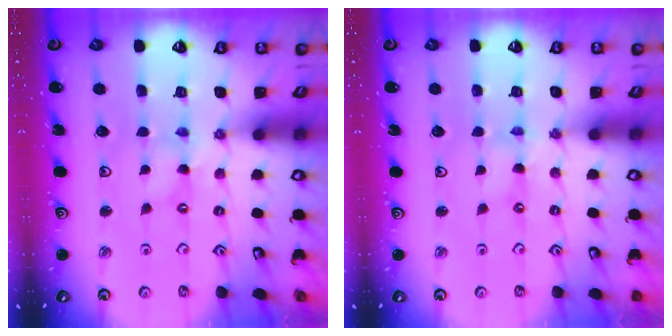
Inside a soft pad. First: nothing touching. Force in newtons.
{"total": 0.0}